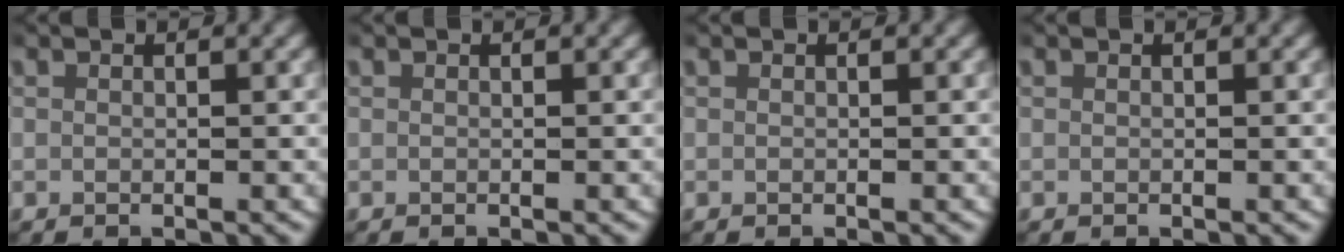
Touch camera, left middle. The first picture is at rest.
{"total": 0.0}
{"total": 0.0}
{"total": 0.0}